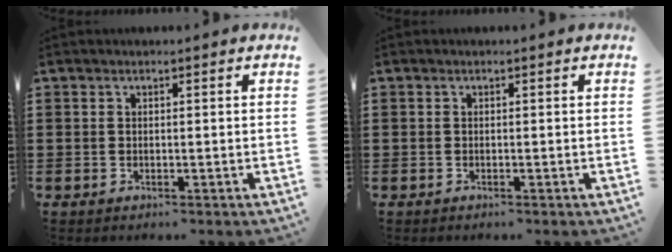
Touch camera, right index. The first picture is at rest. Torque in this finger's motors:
{"motor_torque": [-0.19, 0.32, -0.02, -0.01]}